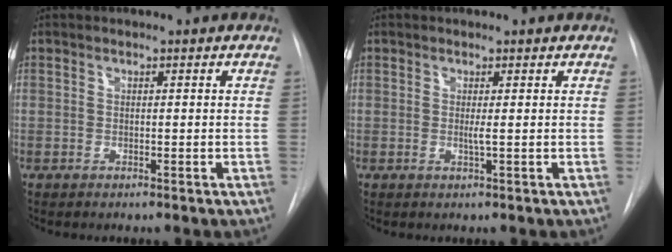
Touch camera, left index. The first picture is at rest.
{"total": 0.9, "force": [0.0, -0.3, 0.9], "torque": [-0.020, -0.005, -0.001]}